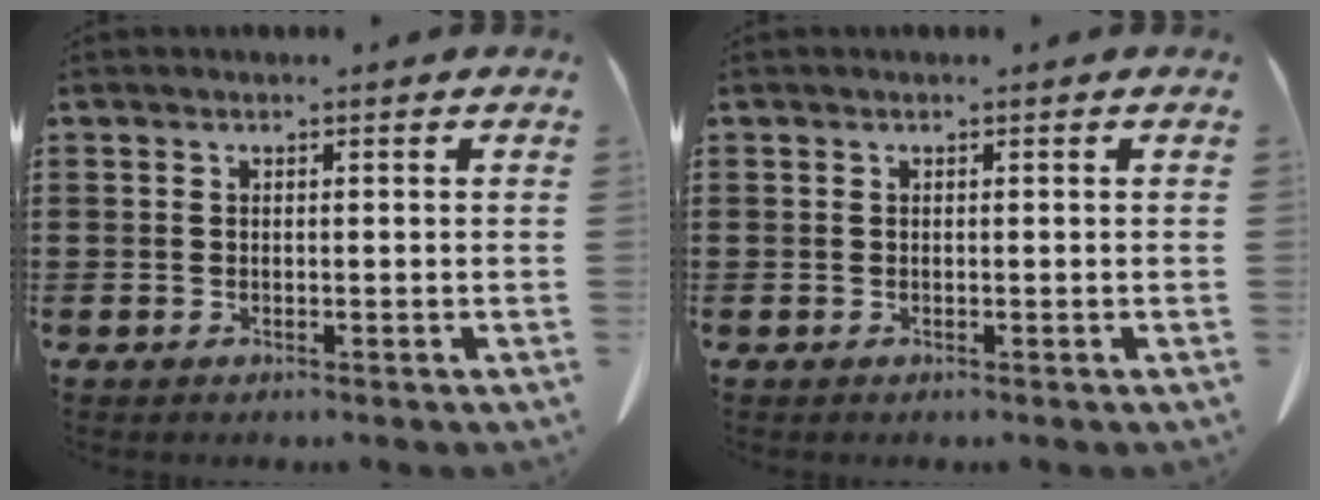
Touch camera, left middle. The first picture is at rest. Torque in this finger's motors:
{"motor_torque": [0.02, 0.02, -0.09, 0.01]}